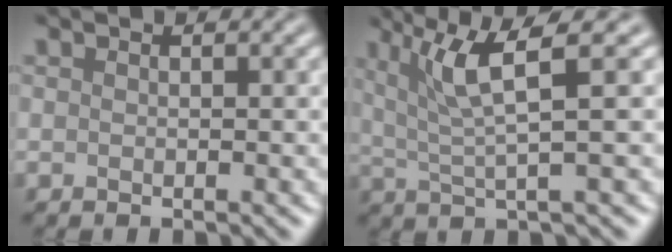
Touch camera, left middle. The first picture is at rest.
{"total": 4.9, "force": [2.3, 0.6, 4.3], "torque": [-0.085, 0.005, 0.045]}